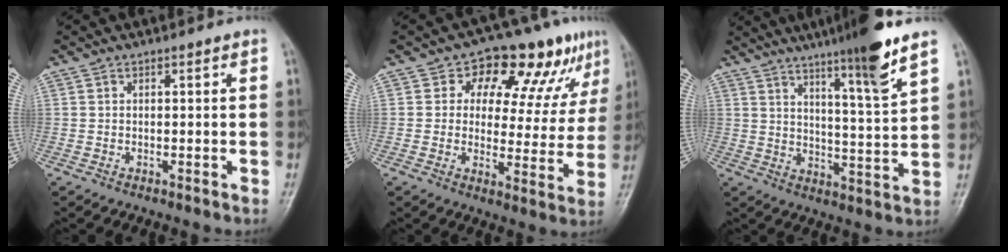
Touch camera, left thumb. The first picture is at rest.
{"total": 14.5, "force": [8.2, 8.0, 8.9], "torque": [-0.064, -0.017, 0.110]}
{"total": 12.8, "force": [8.6, 0.1, 9.5], "torque": [-0.147, -0.051, 0.137]}